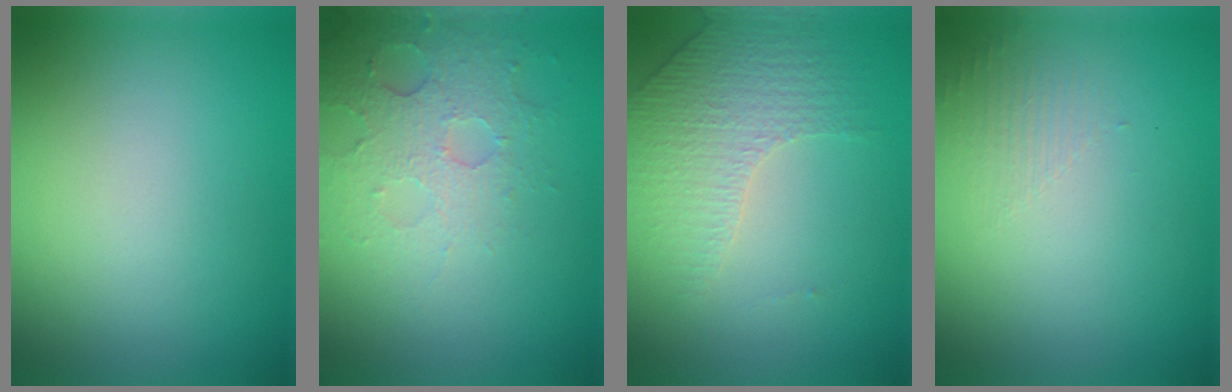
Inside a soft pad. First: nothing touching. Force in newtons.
{"total": 4.7, "press": 3.1, "slide": 3.5}
{"total": 4.3, "press": 3.0, "slide": 3.1}
{"total": 1.3, "press": 0.1, "slide": 1.3}